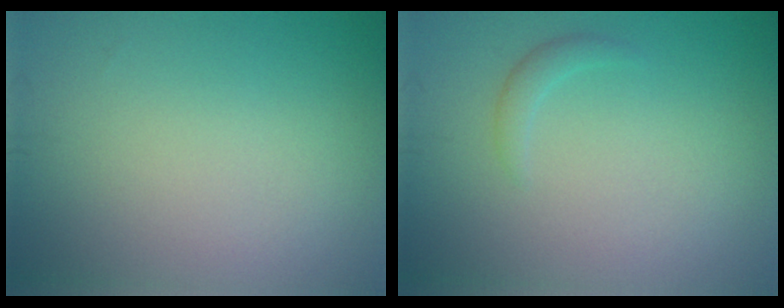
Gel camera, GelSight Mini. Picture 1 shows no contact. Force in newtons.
{"total": 1.0, "press": 1.0, "slide": 0.0}